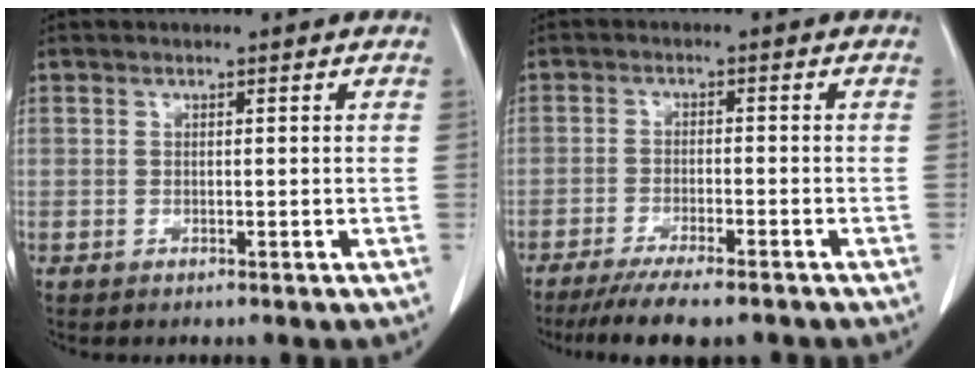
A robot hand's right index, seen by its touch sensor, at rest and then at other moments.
{"total": 9.5, "force": [-7.7, 1.4, 5.3], "torque": [-0.075, -0.017, -0.119]}